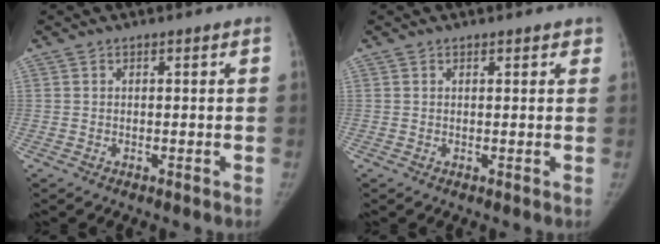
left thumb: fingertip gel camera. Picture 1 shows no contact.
{"total": 1.4, "force": [1.1, 0.6, 0.6], "torque": [0.003, -0.002, 0.011]}